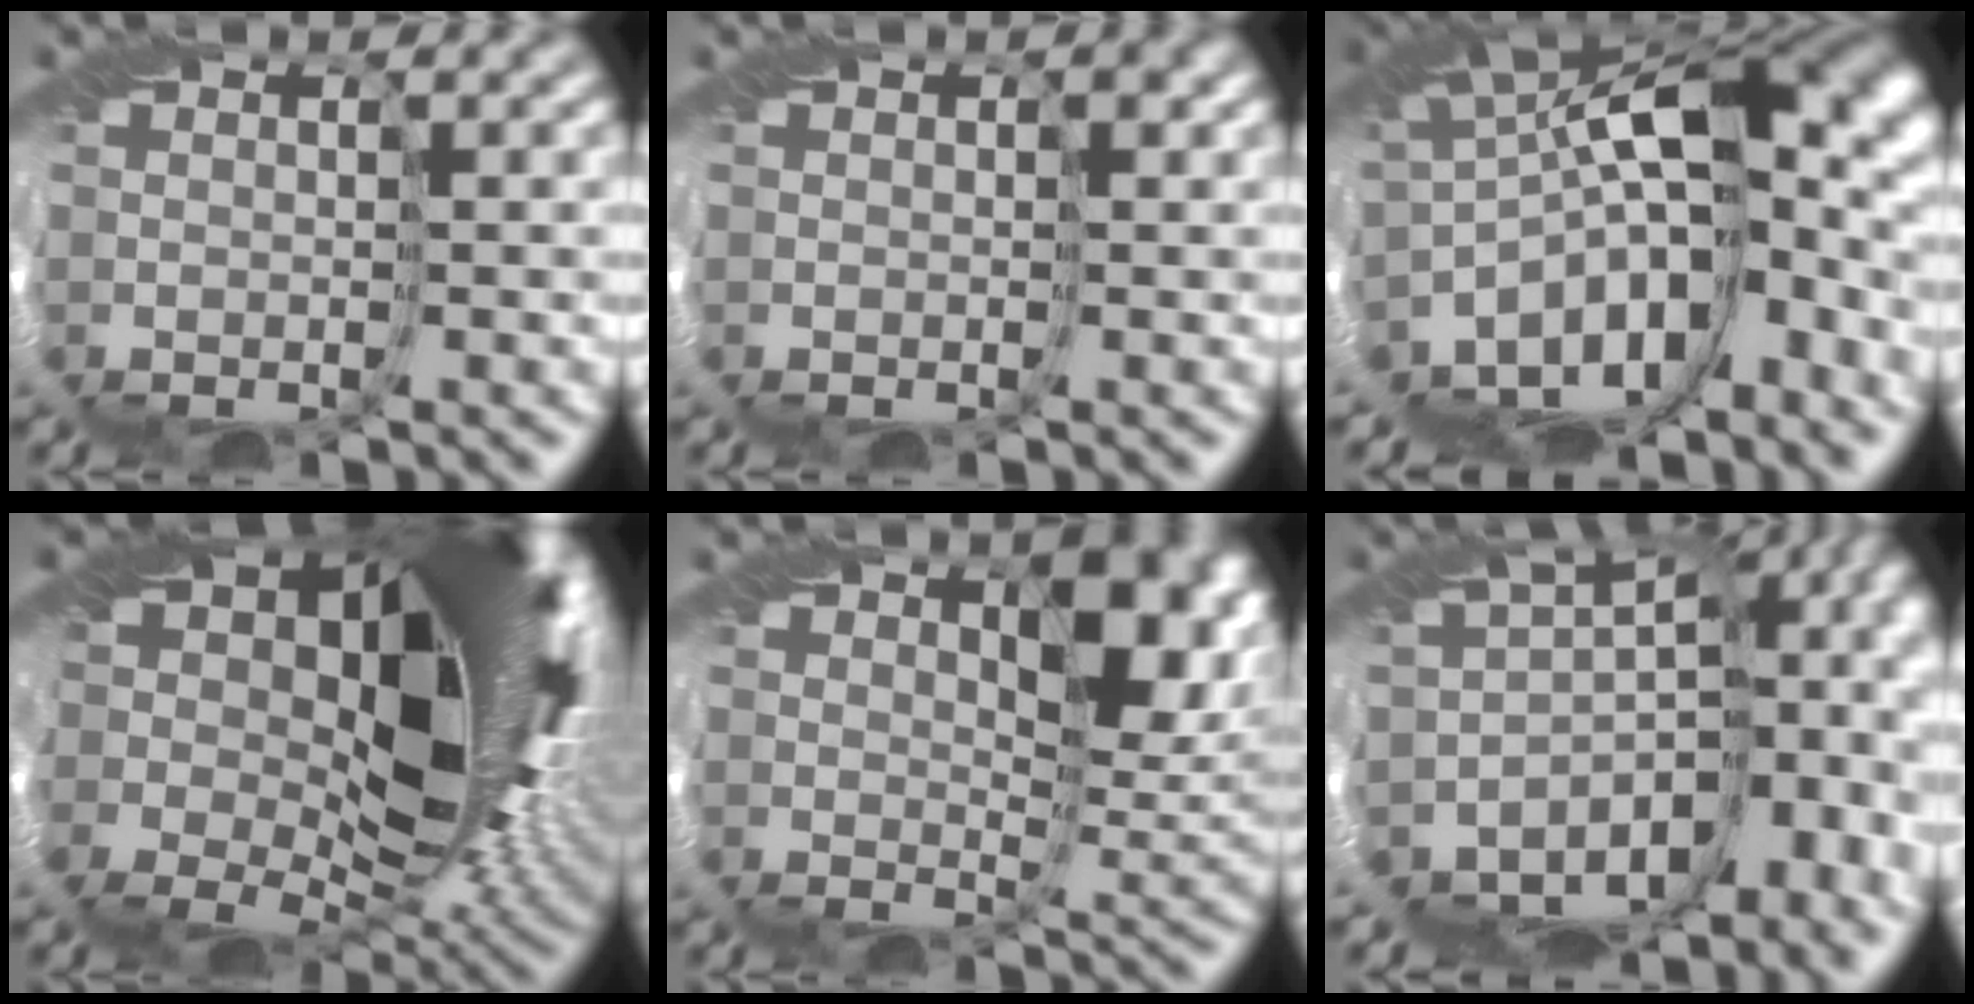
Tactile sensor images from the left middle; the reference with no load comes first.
{"total": 1.3, "force": [0.4, 0.8, 0.9], "torque": [-0.009, 0.003, 0.002]}
{"total": 16.8, "force": [-5.2, 8.0, 13.8], "torque": [-0.175, -0.019, -0.081]}
{"total": 20.0, "force": [5.4, 10.8, 15.9], "torque": [-0.253, 0.033, 0.081]}
{"total": 6.9, "force": [2.3, 3.7, 5.3], "torque": [-0.073, -0.005, 0.036]}
{"total": 13.7, "force": [-6.5, 7.6, 9.3], "torque": [-0.137, -0.024, -0.101]}